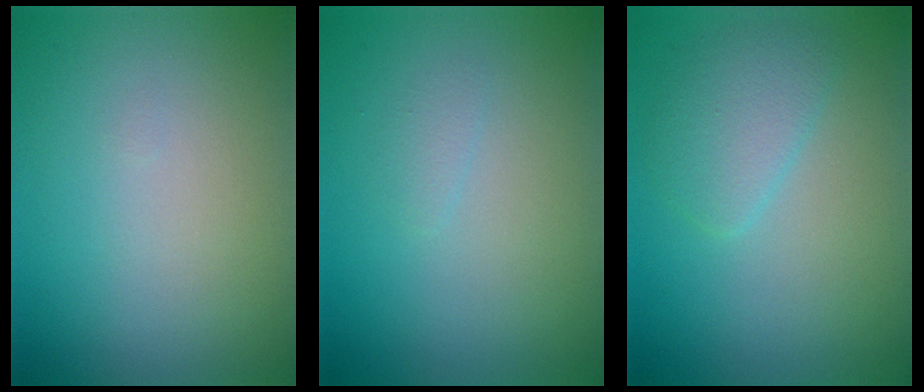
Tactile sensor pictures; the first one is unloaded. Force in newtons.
{"total": 0.8, "press": 0.8, "slide": 0.0}
{"total": 2.7, "press": 2.7, "slide": 0.1}